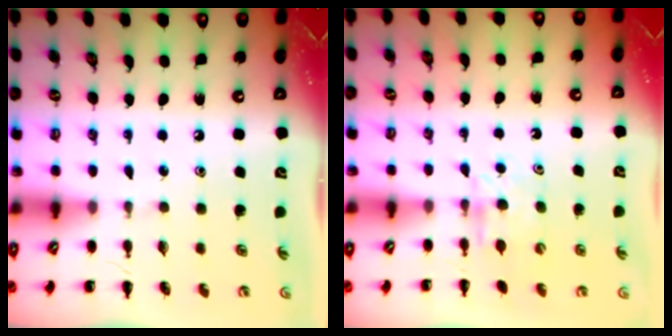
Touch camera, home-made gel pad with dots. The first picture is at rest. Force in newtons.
{"total": 4.9, "press": 4.7, "slide": 1.2}